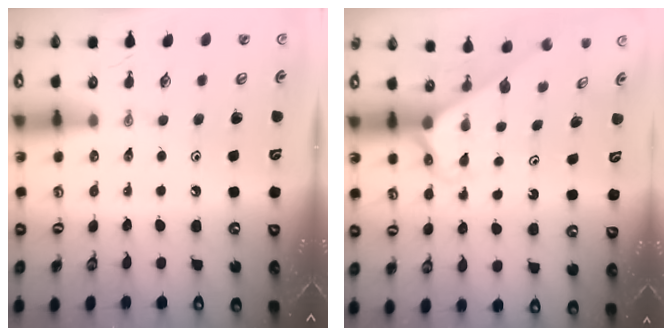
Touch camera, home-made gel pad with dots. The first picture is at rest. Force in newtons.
{"total": 2.6, "press": 2.6, "slide": 0.2}